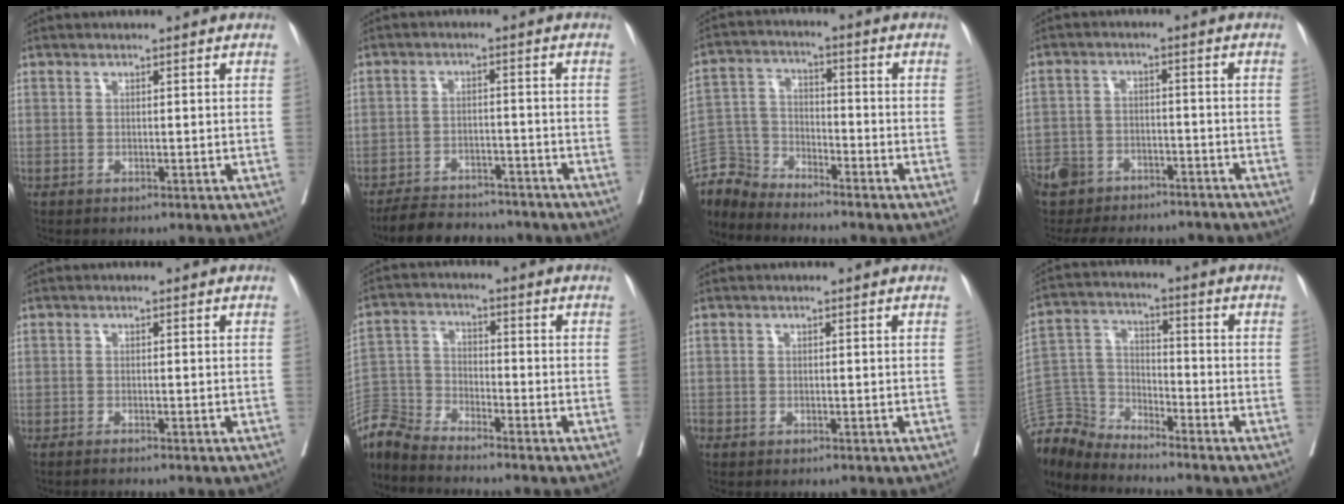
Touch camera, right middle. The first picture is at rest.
{"total": 10.0, "force": [-9.0, 3.4, 2.5], "torque": [-0.029, 0.004, -0.129]}
{"total": 6.9, "force": [-6.8, 0.9, -0.8], "torque": [0.013, 0.010, -0.138]}
{"total": 13.3, "force": [-11.5, 5.5, 3.8], "torque": [-0.075, 0.011, -0.160]}
{"total": 2.0, "force": [-1.7, -0.3, 1.0], "torque": [-0.012, 0.001, -0.023]}
{"total": 8.3, "force": [-8.2, -0.1, 0.9], "torque": [-0.024, 0.002, -0.168]}
{"total": 0.7, "force": [-0.6, 0.4, 0.2], "torque": [-0.009, -0.001, -0.014]}
{"total": 8.7, "force": [-8.7, 0.4, -0.7], "torque": [0.005, 0.022, -0.176]}